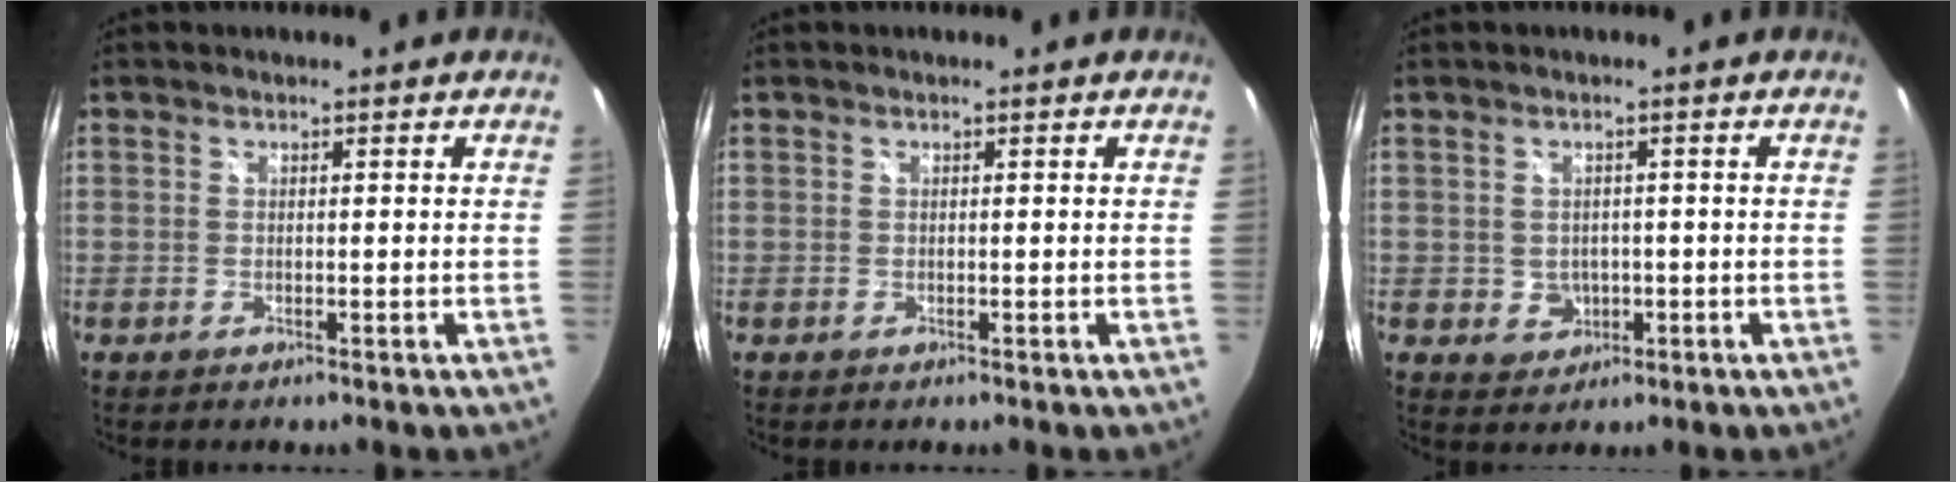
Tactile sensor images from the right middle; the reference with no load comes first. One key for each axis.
{"total": 0.0}
{"total": 3.8, "fx": -0.6, "fy": 3.5, "fz": 1.2, "tx": -0.027, "ty": 0.002, "tz": 0.002}